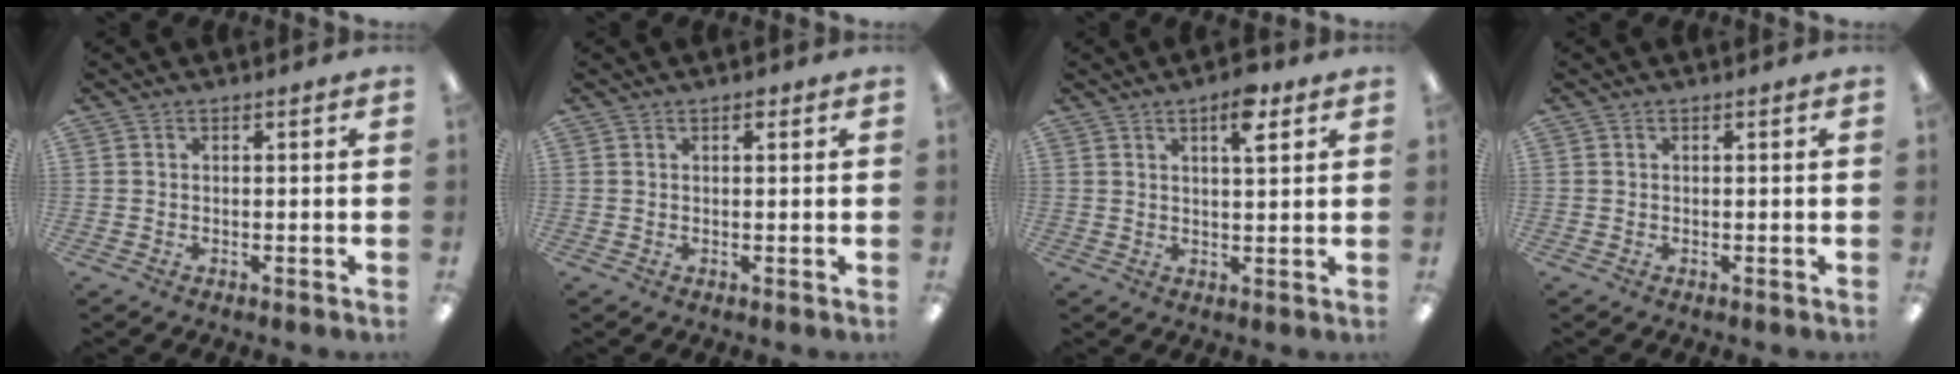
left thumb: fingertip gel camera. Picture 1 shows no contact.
{"total": 1.0, "force": [0.7, 0.5, 0.6], "torque": [-0.006, -0.002, 0.011]}
{"total": 6.6, "force": [3.9, 2.1, 4.9], "torque": [-0.066, -0.012, 0.058]}
{"total": 0.0}